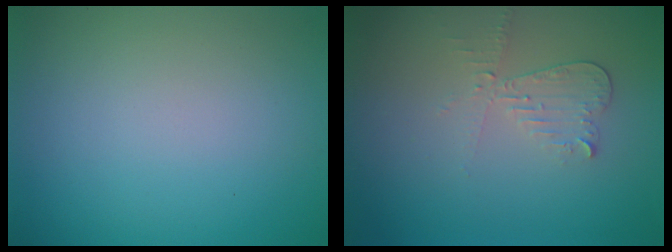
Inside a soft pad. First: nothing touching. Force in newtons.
{"total": 2.1, "press": 2.1, "slide": 0.4}